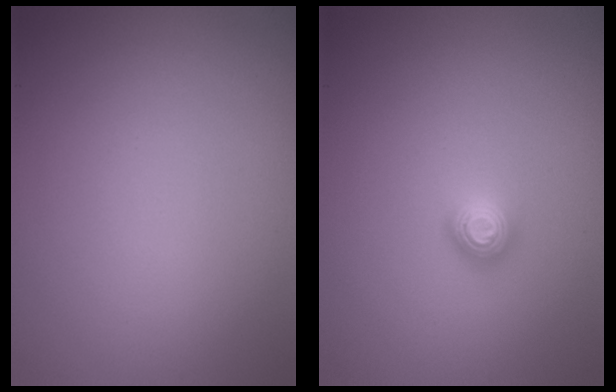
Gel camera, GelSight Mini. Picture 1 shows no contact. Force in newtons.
{"total": 1.1, "press": 1.1, "slide": 0.1}